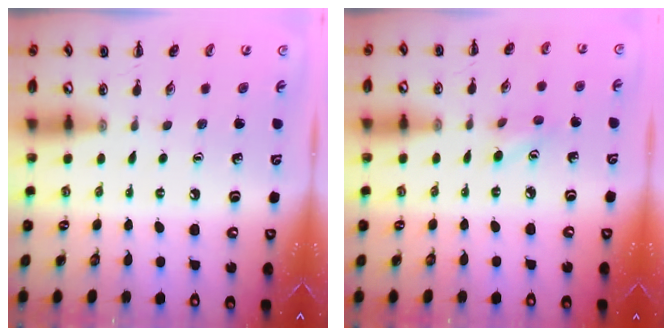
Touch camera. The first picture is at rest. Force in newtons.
{"total": 4.3, "press": 4.1, "slide": 1.2}